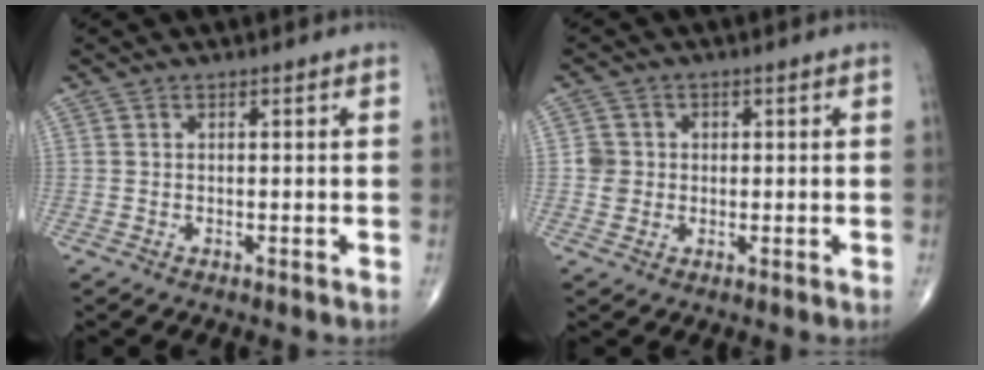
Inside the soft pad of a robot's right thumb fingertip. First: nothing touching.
{"total": 3.4, "force": [0.2, 3.4, 0.5], "torque": [0.017, 0.006, 0.003]}